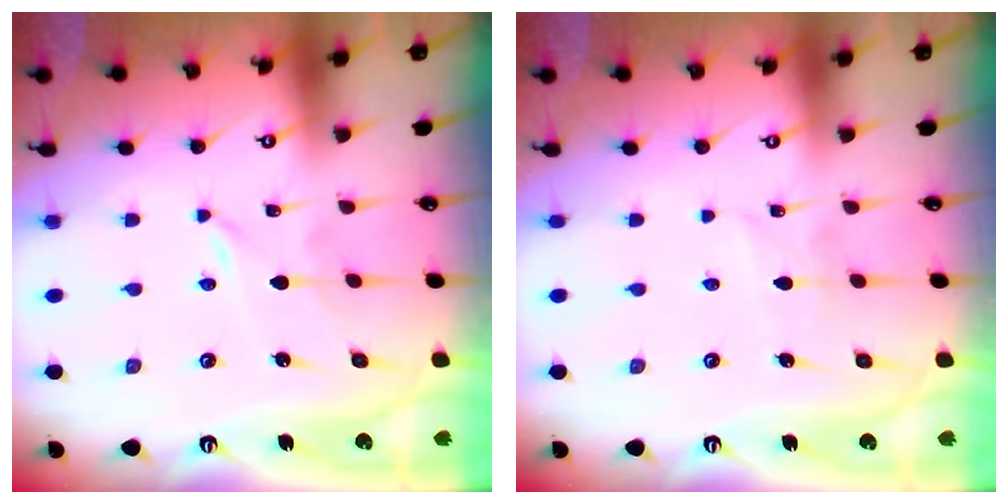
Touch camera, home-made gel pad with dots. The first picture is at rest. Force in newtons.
{"total": 2.0, "press": 2.0, "slide": 0.2}